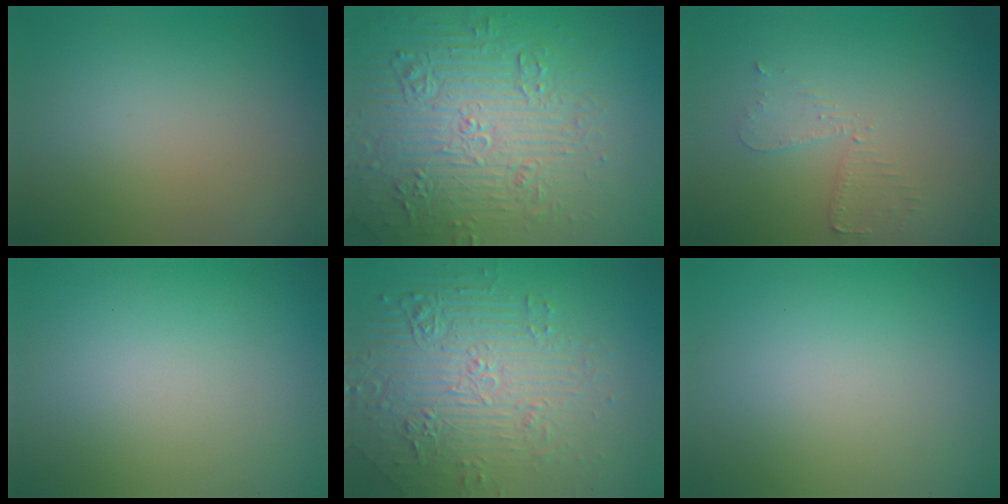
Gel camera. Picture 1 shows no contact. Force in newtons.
{"total": 8.1, "press": 7.8, "slide": 1.9}
{"total": 2.2, "press": 2.2, "slide": 0.5}
{"total": 0.0}
{"total": 7.9, "press": 5.6, "slide": 5.5}
{"total": 0.0}